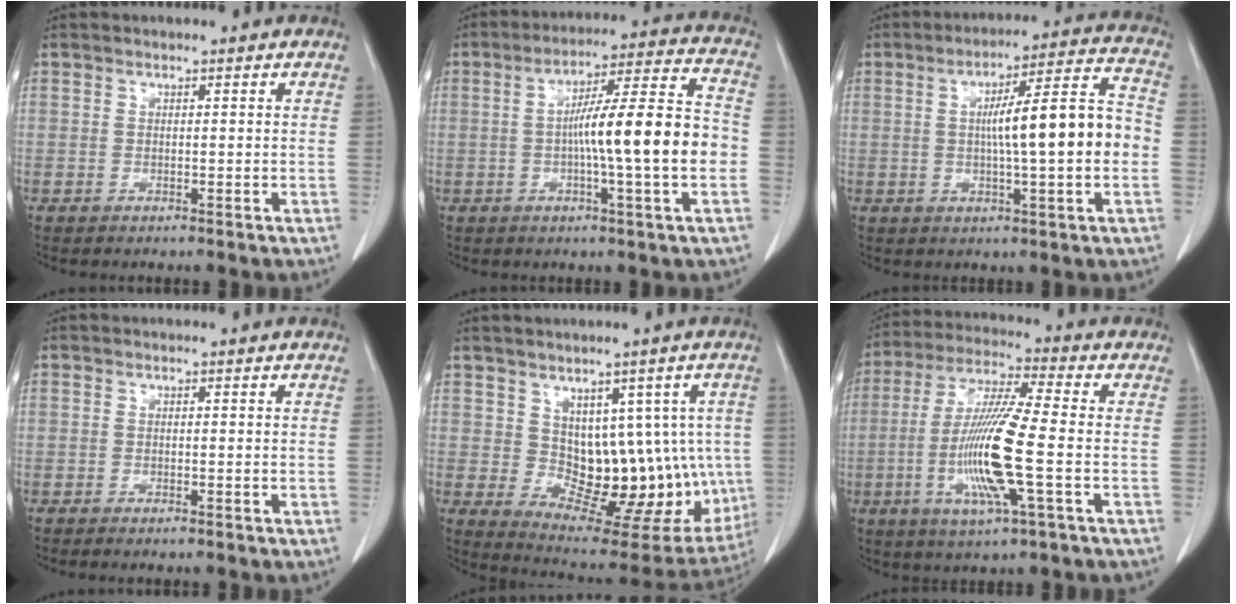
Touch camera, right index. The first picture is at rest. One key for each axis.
{"total": 15.0, "fx": -2.0, "fy": 0.3, "fz": 14.8, "tx": -0.232, "ty": 0.016, "tz": -0.036}
{"total": 13.9, "fx": -0.6, "fy": 0.8, "fz": 13.8, "tx": -0.208, "ty": 0.020, "tz": -0.012}
{"total": 1.5, "fx": -1.2, "fy": 0.1, "fz": 0.8, "tx": -0.013, "ty": -0.003, "tz": -0.015}
{"total": 14.2, "fx": 0.6, "fy": 8.4, "fz": 11.4, "tx": -0.125, "ty": 0.012, "tz": 0.035}
{"total": 14.0, "fx": -2.9, "fy": 0.5, "fz": 13.7, "tx": -0.280, "ty": -0.013, "tz": -0.061}